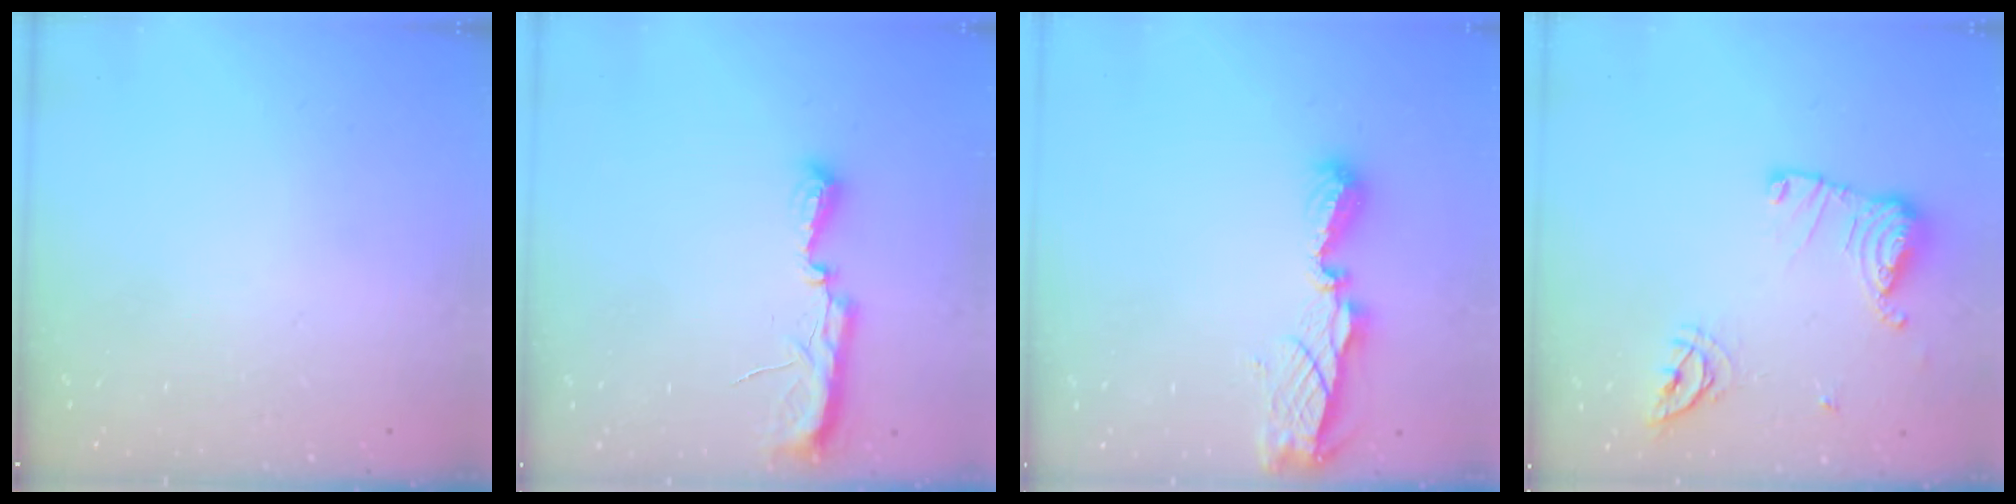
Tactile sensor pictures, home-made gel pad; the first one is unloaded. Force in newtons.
{"total": 7.6, "press": 7.6, "slide": 0.7}
{"total": 8.5, "press": 8.5, "slide": 0.3}
{"total": 12.8, "press": 12.8, "slide": 0.5}